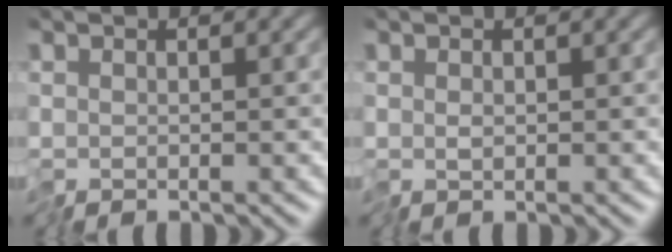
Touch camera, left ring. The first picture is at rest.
{"total": 0.5, "force": [-0.1, 0.3, 0.4], "torque": [-0.009, -0.001, -0.001]}